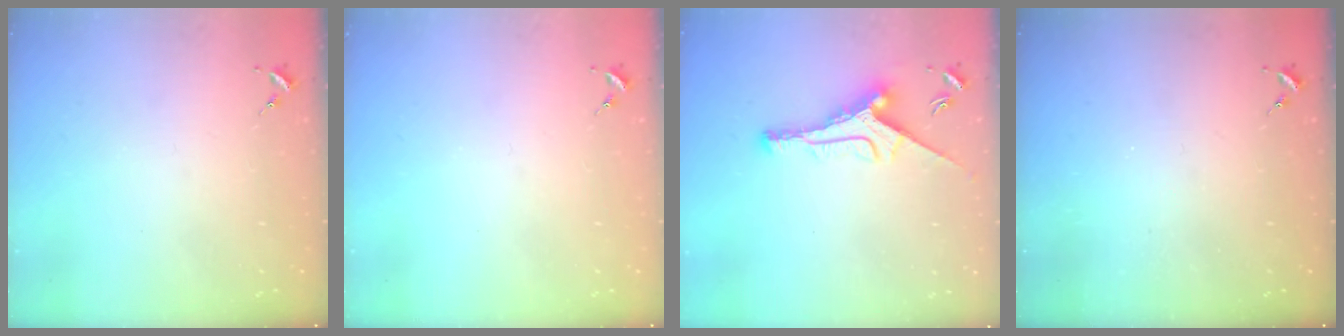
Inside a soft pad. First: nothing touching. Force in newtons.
{"total": 0.0}
{"total": 9.9, "press": 9.9, "slide": 0.1}
{"total": 0.0}